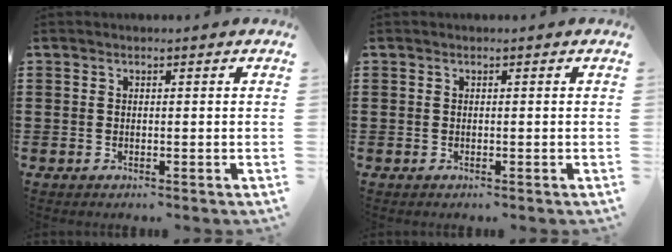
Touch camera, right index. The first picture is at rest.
{"total": 0.0}